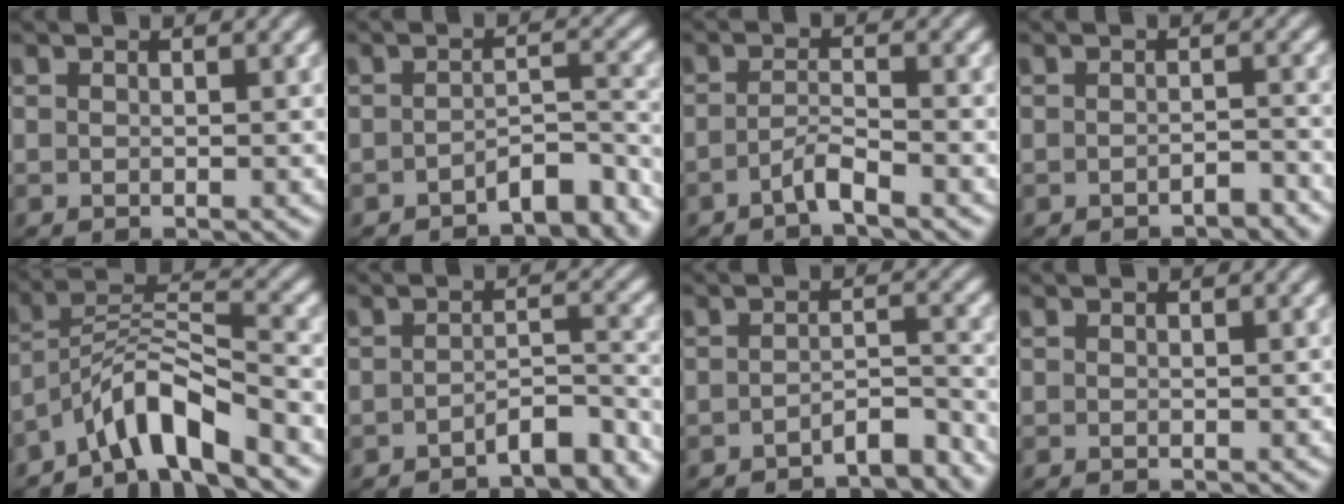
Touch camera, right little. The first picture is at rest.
{"total": 4.6, "force": [-4.1, 0.7, 2.1], "torque": [-0.008, -0.012, -0.058]}
{"total": 2.3, "force": [-1.9, -0.1, 1.2], "torque": [-0.017, -0.010, -0.032]}
{"total": 1.8, "force": [-1.8, -0.2, 0.1], "torque": [0.006, -0.004, -0.031]}
{"total": 7.4, "force": [-3.0, 4.2, 5.2], "torque": [-0.096, -0.025, -0.040]}
{"total": 4.2, "force": [-3.7, 0.4, 1.9], "torque": [-0.009, -0.011, -0.057]}
{"total": 3.3, "force": [-3.1, 0.1, 1.1], "torque": [-0.001, -0.010, -0.051]}
{"total": 0.0}